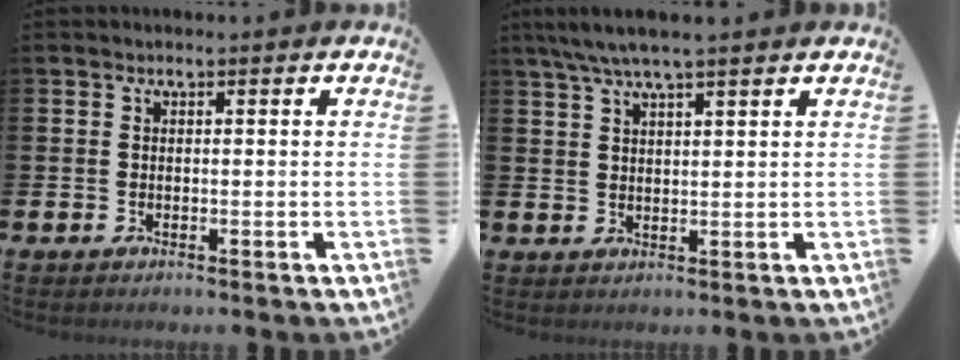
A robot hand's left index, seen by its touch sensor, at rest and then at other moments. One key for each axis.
{"total": 4.7, "fx": 3.9, "fy": 0.4, "fz": 2.6, "tx": -0.058, "ty": -0.005, "tz": 0.071}